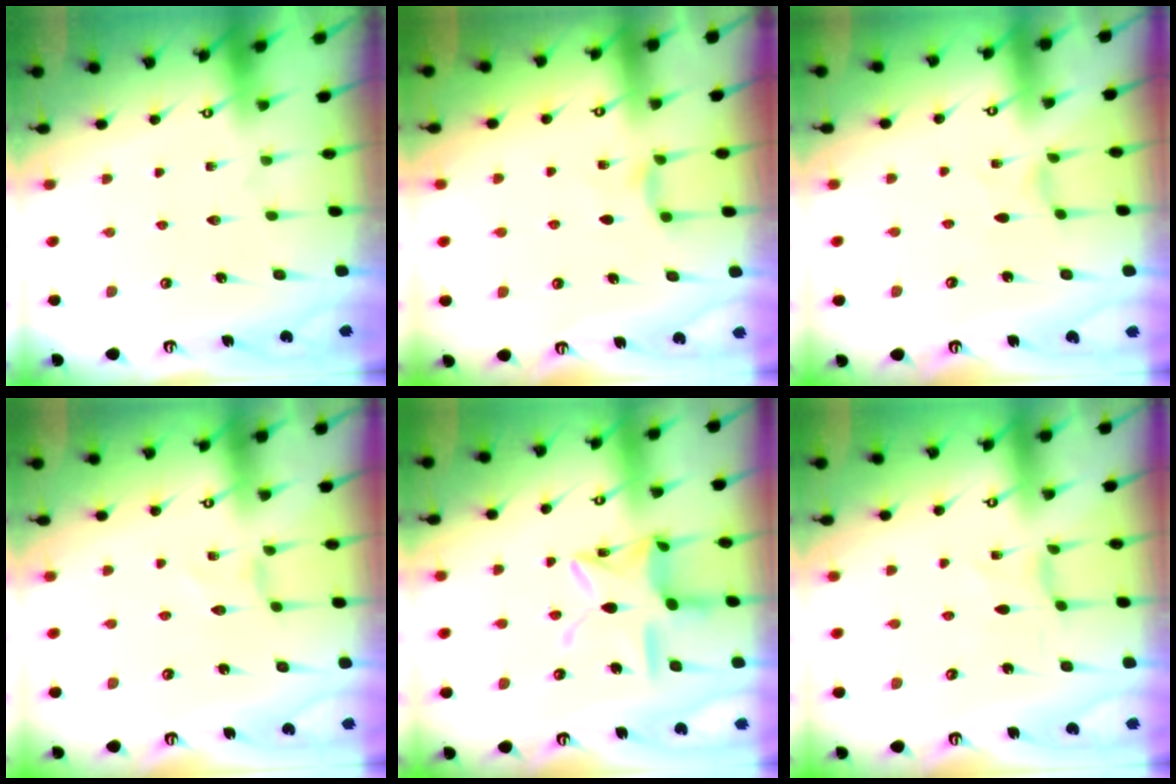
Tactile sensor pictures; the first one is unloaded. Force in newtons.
{"total": 4.4, "press": 4.4, "slide": 0.6}
{"total": 0.6, "press": 0.5, "slide": 0.2}
{"total": 0.0}
{"total": 12.8, "press": 12.7, "slide": 1.0}
{"total": 0.0}